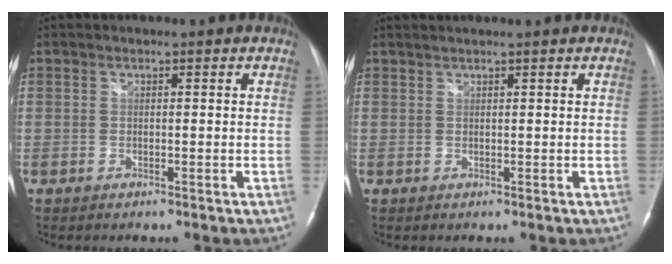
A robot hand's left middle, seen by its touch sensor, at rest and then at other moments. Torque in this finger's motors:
{"motor_torque": [0.05, 0.06, 0.00, 0.00]}